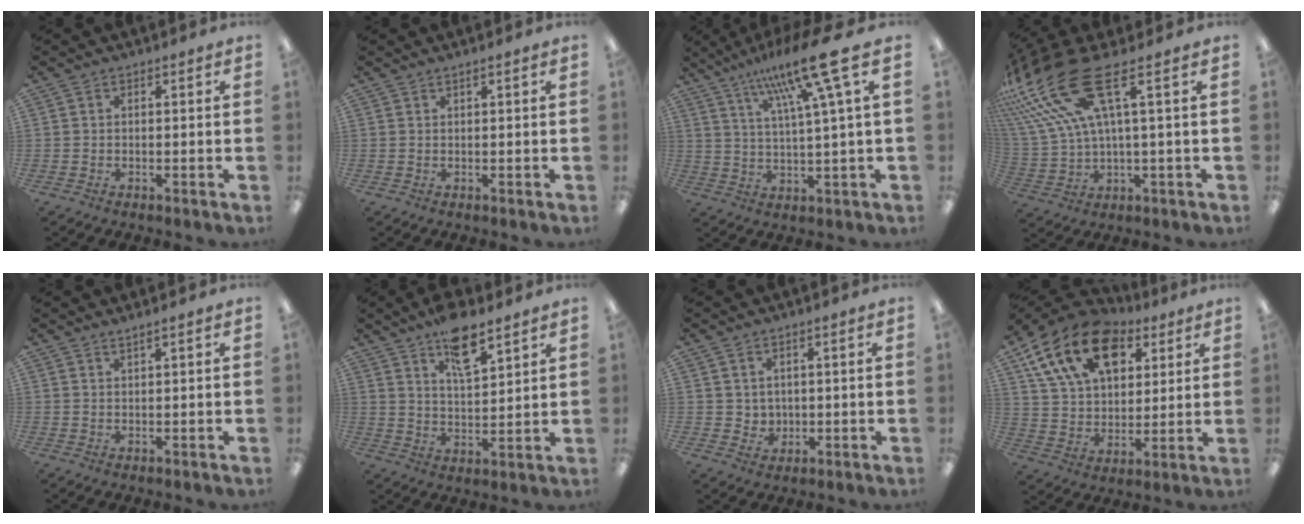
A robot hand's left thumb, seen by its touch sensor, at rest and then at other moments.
{"total": 0.9, "force": [0.5, 0.0, 0.7], "torque": [-0.013, -0.001, 0.010]}
{"total": 15.9, "force": [8.8, 1.1, 13.2], "torque": [-0.236, -0.035, 0.132]}
{"total": 19.3, "force": [9.7, 6.4, 15.5], "torque": [-0.328, -0.047, 0.163]}
{"total": 1.4, "force": [1.1, -0.1, 0.8], "torque": [-0.016, -0.002, 0.020]}
{"total": 10.1, "force": [7.2, 3.4, 6.2], "torque": [-0.092, -0.037, 0.122]}
{"total": 3.3, "force": [1.8, 2.6, 0.8], "torque": [-0.017, -0.004, 0.032]}
{"total": 19.2, "force": [10.3, 12.0, 10.9], "torque": [-0.188, -0.031, 0.188]}